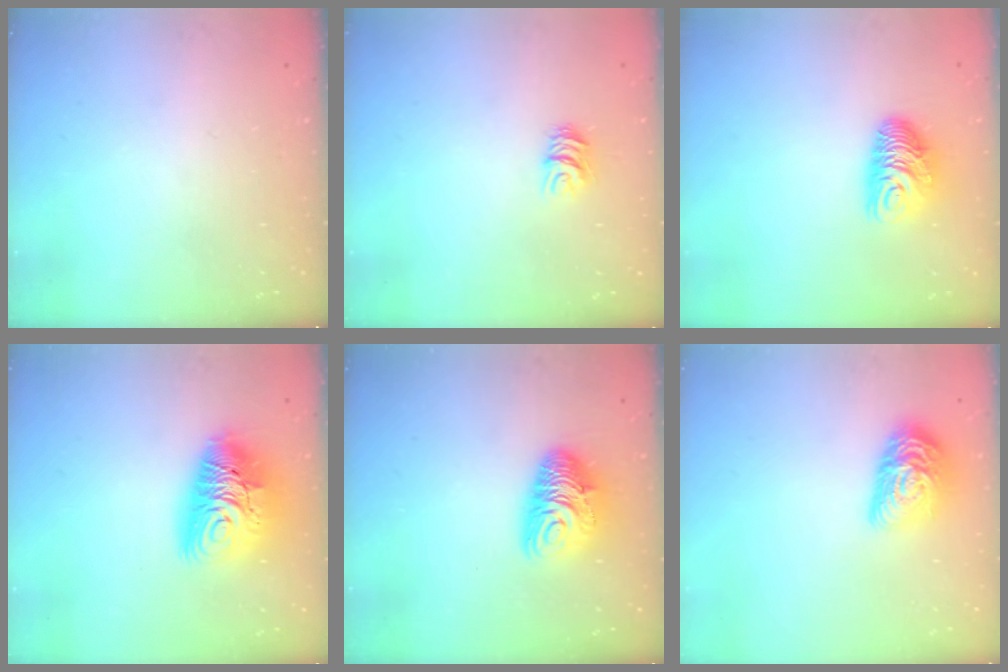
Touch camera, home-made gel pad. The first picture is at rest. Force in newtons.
{"total": 6.1, "press": 6.1, "slide": 0.3}
{"total": 9.6, "press": 9.6, "slide": 0.3}
{"total": 15.5, "press": 15.5, "slide": 1.6}
{"total": 10.6, "press": 10.5, "slide": 1.2}
{"total": 14.1, "press": 14.1, "slide": 0.9}